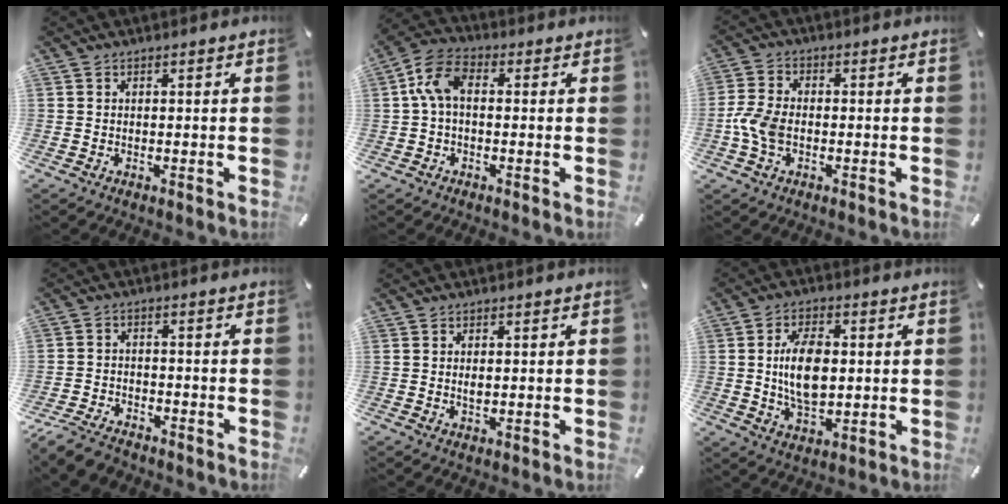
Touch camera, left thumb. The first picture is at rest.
{"total": 8.5, "force": [0.5, 5.4, 6.5], "torque": [-0.147, 0.012, 0.007]}
{"total": 6.6, "force": [-1.7, 4.2, 4.9], "torque": [-0.107, 0.008, -0.032]}
{"total": 5.1, "force": [-4.4, 1.9, 1.5], "torque": [-0.041, 0.017, -0.089]}
{"total": 1.5, "force": [0.2, 0.8, 1.2], "torque": [-0.026, 0.003, 0.002]}
{"total": 10.9, "force": [0.6, 6.5, 8.7], "torque": [-0.180, 0.001, 0.004]}